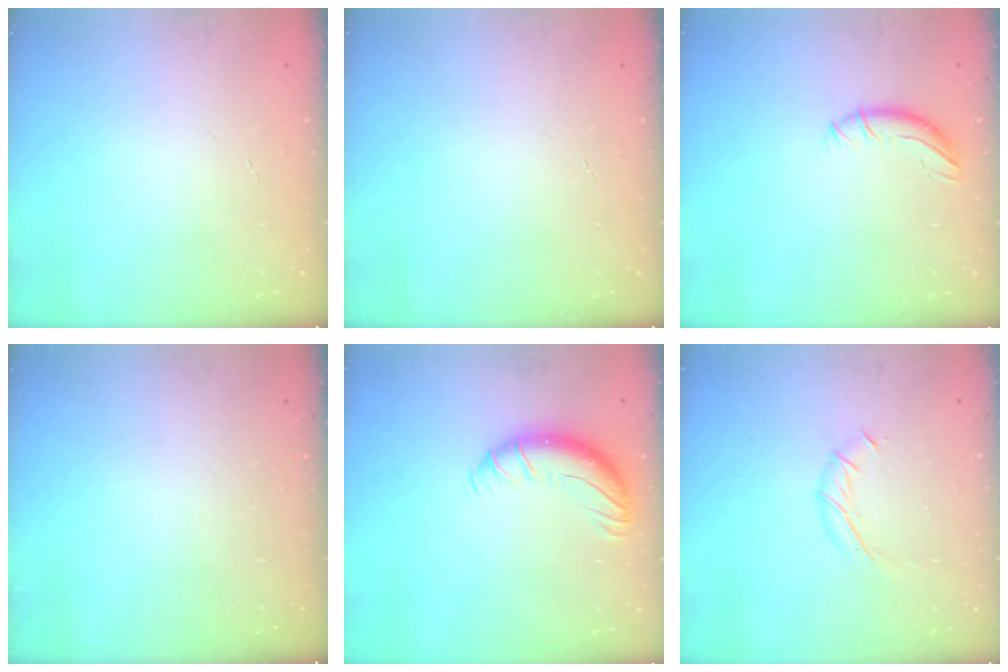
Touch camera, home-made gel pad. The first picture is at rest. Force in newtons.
{"total": 0.0}
{"total": 7.4, "press": 7.2, "slide": 1.4}
{"total": 0.0}
{"total": 10.8, "press": 10.7, "slide": 1.8}
{"total": 7.2, "press": 7.0, "slide": 1.4}